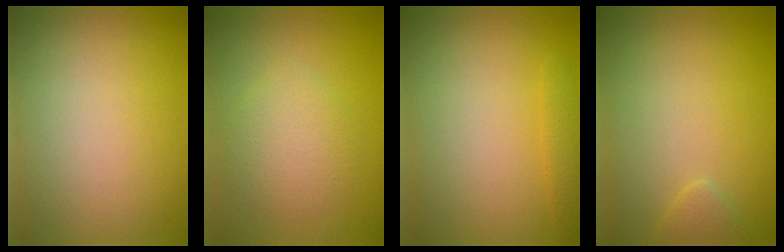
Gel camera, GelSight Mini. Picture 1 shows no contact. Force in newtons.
{"total": 3.0, "press": 3.0, "slide": 0.1}
{"total": 1.2, "press": 1.2, "slide": 0.1}
{"total": 1.1, "press": 1.1, "slide": 0.1}